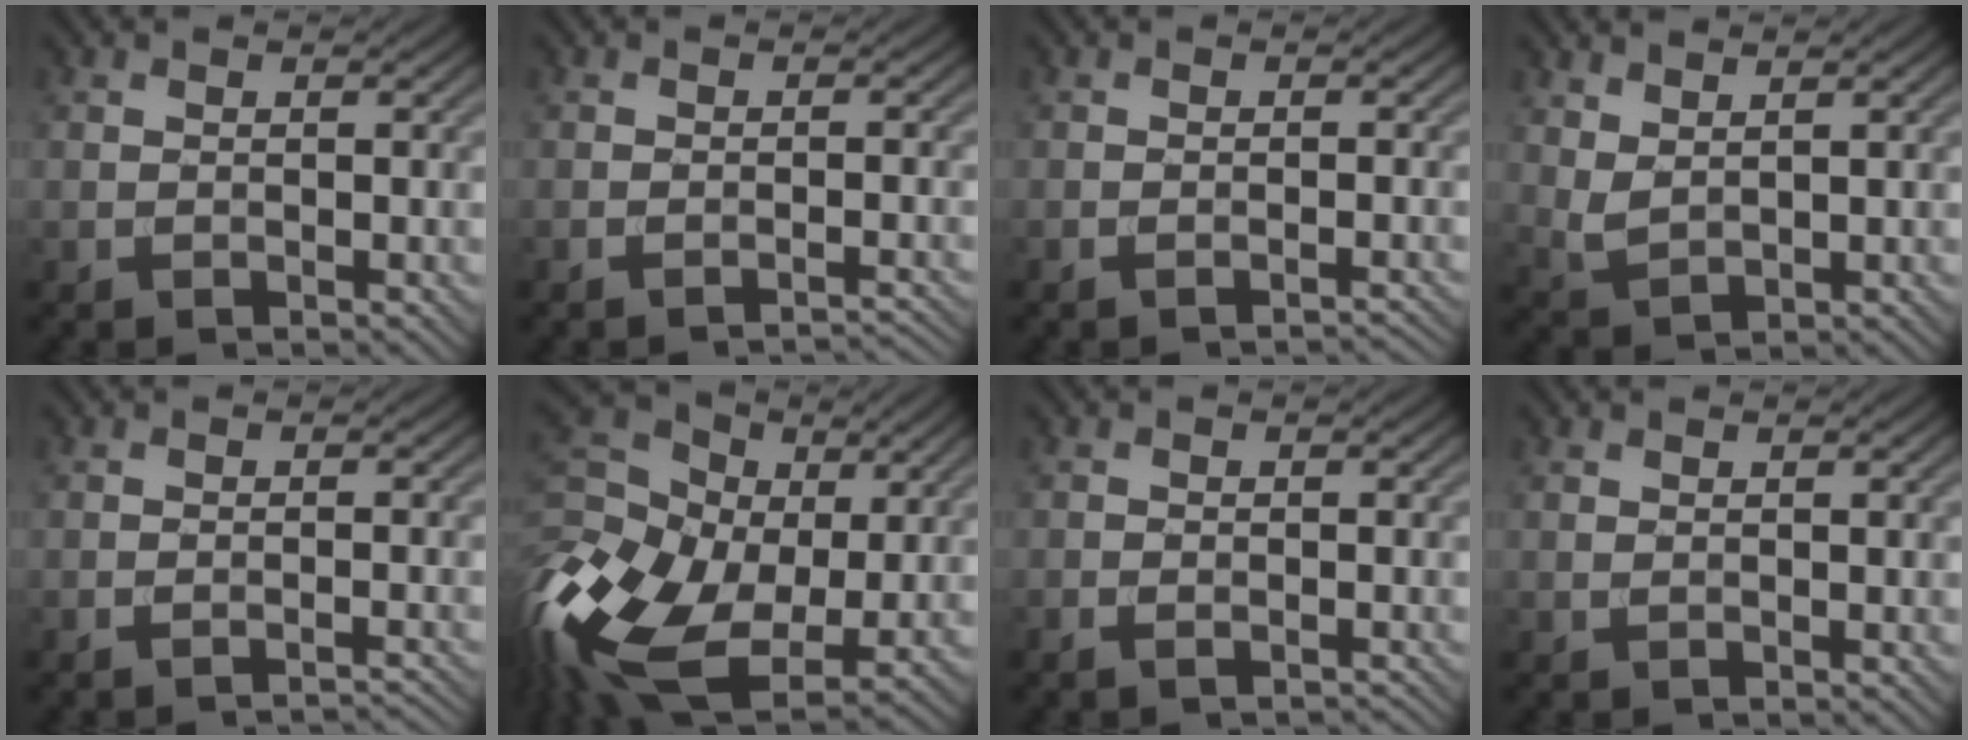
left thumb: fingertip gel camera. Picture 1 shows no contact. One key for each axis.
{"total": 2.1, "fx": -1.9, "fy": 0.2, "fz": 1.0, "tx": -0.006, "ty": 0.005, "tz": -0.032}
{"total": 1.7, "fx": -1.5, "fy": 0.2, "fz": 0.8, "tx": -0.008, "ty": 0.003, "tz": -0.024}
{"total": 2.8, "fx": 2.1, "fy": 0.9, "fz": 1.6, "tx": -0.044, "ty": -0.001, "tz": 0.050}
{"total": 2.0, "fx": -1.8, "fy": 0.2, "fz": 0.9, "tx": -0.005, "ty": 0.004, "tz": -0.031}
{"total": 17.8, "fx": -3.0, "fy": 12.5, "fz": 12.2, "tx": -0.323, "ty": -0.010, "tz": -0.052}
{"total": 1.9, "fx": -1.4, "fy": 0.8, "fz": 1.0, "tx": -0.016, "ty": -0.003, "tz": -0.021}
{"total": 0.0}